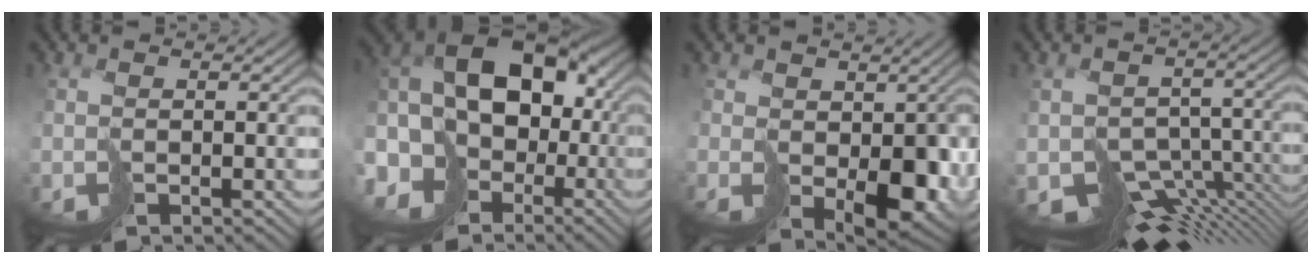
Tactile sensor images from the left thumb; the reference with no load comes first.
{"total": 18.6, "force": [-0.5, 13.3, 13.0], "torque": [-0.268, -0.008, -0.003]}
{"total": 6.4, "force": [0.0, 4.7, 4.4], "torque": [-0.068, -0.032, 0.012]}
{"total": 9.5, "force": [-5.7, 4.4, 6.3], "torque": [-0.115, -0.028, -0.066]}